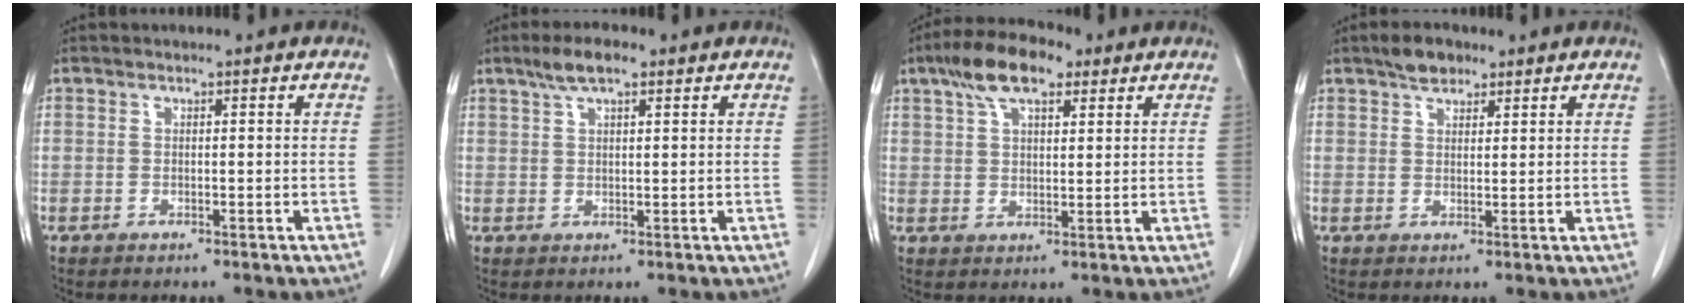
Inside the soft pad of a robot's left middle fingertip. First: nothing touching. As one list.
[{"total": 4.5, "force": [2.9, 1.2, 3.2], "torque": [-0.067, 0.013, 0.054]}, {"total": 9.1, "force": [5.5, 3.5, 6.4], "torque": [-0.123, 0.025, 0.096]}, {"total": 3.5, "force": [2.6, 1.7, 1.6], "torque": [-0.030, 0.009, 0.044]}]